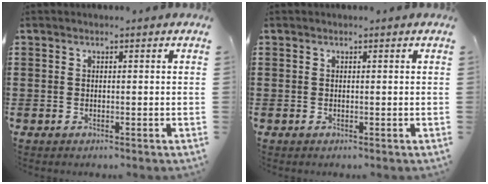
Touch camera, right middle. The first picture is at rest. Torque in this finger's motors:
{"motor_torque": [0.00, -0.05, 0.00, 0.00]}